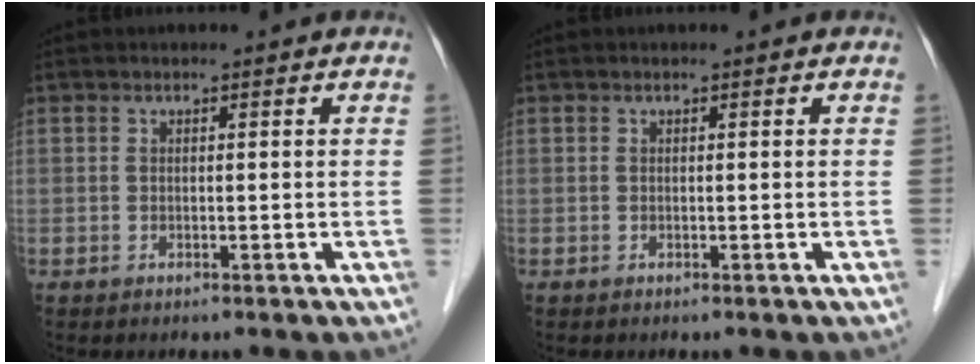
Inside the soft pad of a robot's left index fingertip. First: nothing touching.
{"total": 0.0}